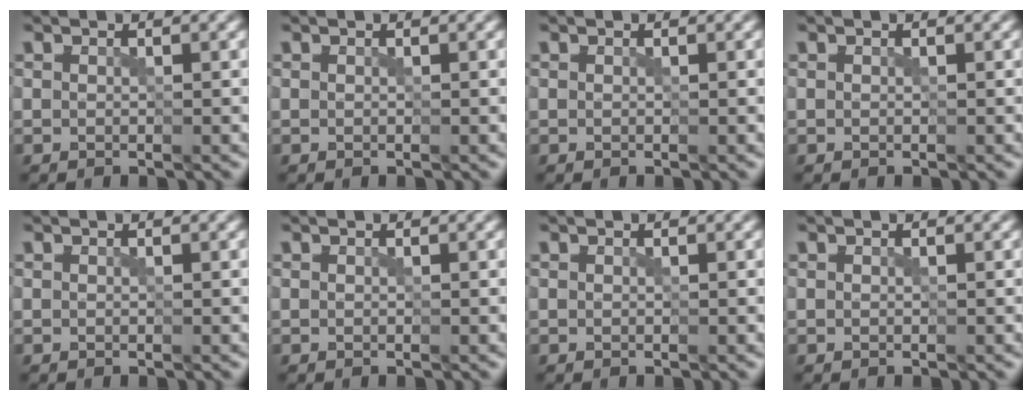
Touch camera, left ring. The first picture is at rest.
{"total": 0.0}
{"total": 0.0}
{"total": 0.0}
{"total": 0.0}
{"total": 0.0}
{"total": 0.0}
{"total": 0.0}